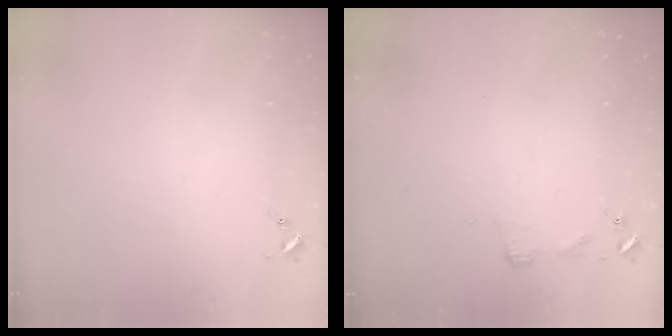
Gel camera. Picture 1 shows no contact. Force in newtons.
{"total": 2.9, "press": 2.9, "slide": 0.3}